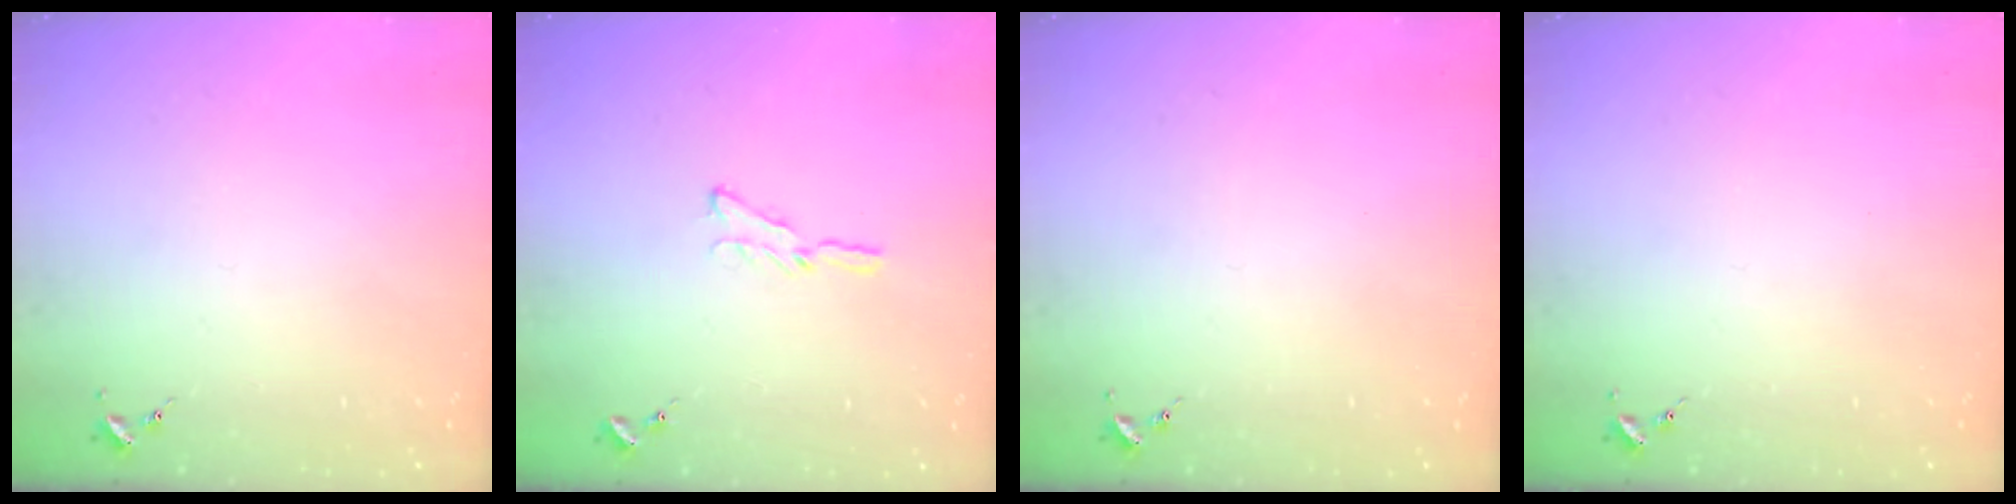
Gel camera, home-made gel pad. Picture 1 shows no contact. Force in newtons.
{"total": 4.4, "press": 4.4, "slide": 0.5}
{"total": 0.0}
{"total": 0.0}